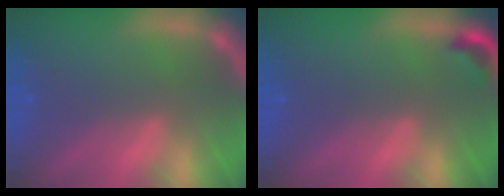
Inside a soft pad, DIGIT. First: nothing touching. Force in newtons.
{"total": 1.4}